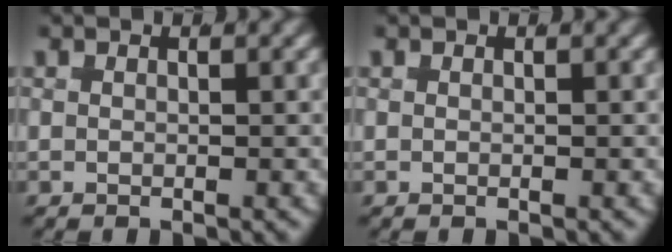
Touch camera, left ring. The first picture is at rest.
{"total": 0.0}